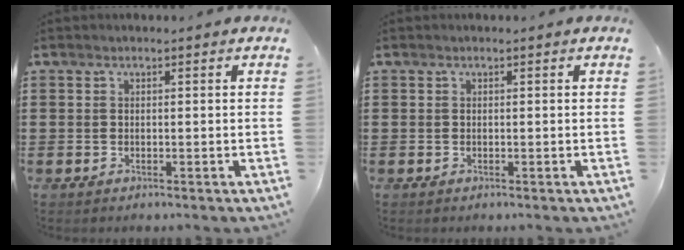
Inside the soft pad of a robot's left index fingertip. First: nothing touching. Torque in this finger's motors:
{"motor_torque": [-0.06, -0.02, -0.04, -0.02]}